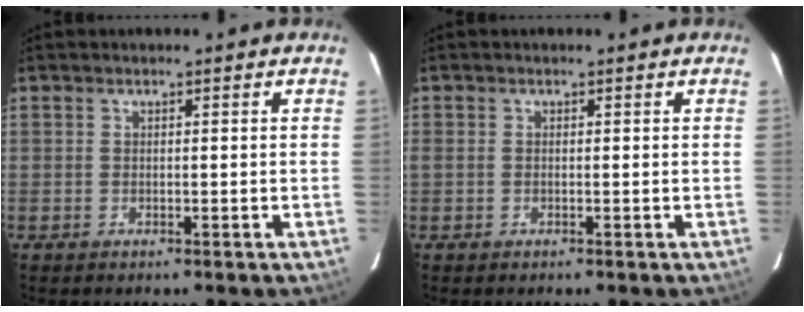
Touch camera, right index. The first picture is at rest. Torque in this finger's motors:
{"motor_torque": [0.66, -0.03, 0.39, 0.07]}